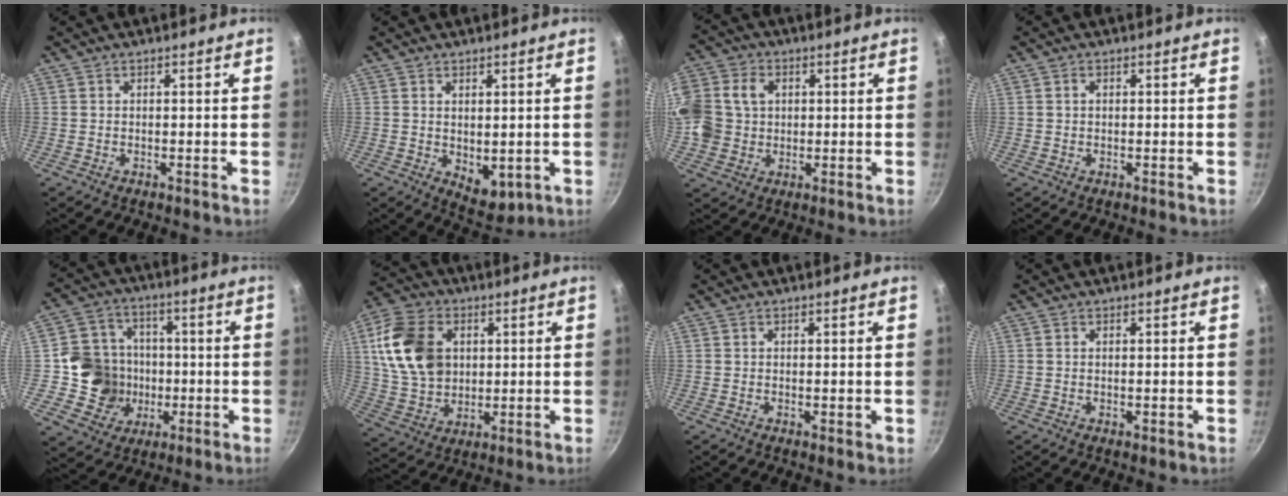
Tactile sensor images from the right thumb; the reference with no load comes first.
{"total": 5.9, "force": [0.2, 3.6, 4.6], "torque": [-0.052, -0.018, 0.017]}
{"total": 16.0, "force": [2.3, 13.6, 8.0], "torque": [-0.196, 0.025, 0.037]}
{"total": 1.0, "force": [0.2, 0.7, 0.6], "torque": [-0.009, 0.005, 0.004]}
{"total": 12.8, "force": [-1.2, 12.0, 4.3], "torque": [-0.041, 0.022, -0.024]}
{"total": 16.5, "force": [3.6, 12.2, 10.6], "torque": [-0.182, -0.003, 0.072]}
{"total": 0.7, "force": [0.2, 0.3, 0.6], "torque": [-0.007, -0.001, 0.002]}
{"total": 0.6, "force": [0.1, 0.3, 0.5], "torque": [-0.008, -0.001, 0.001]}